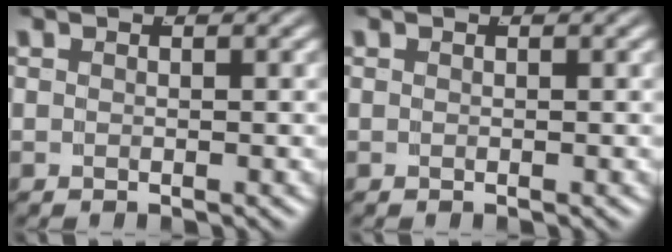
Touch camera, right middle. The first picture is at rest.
{"total": 0.0}